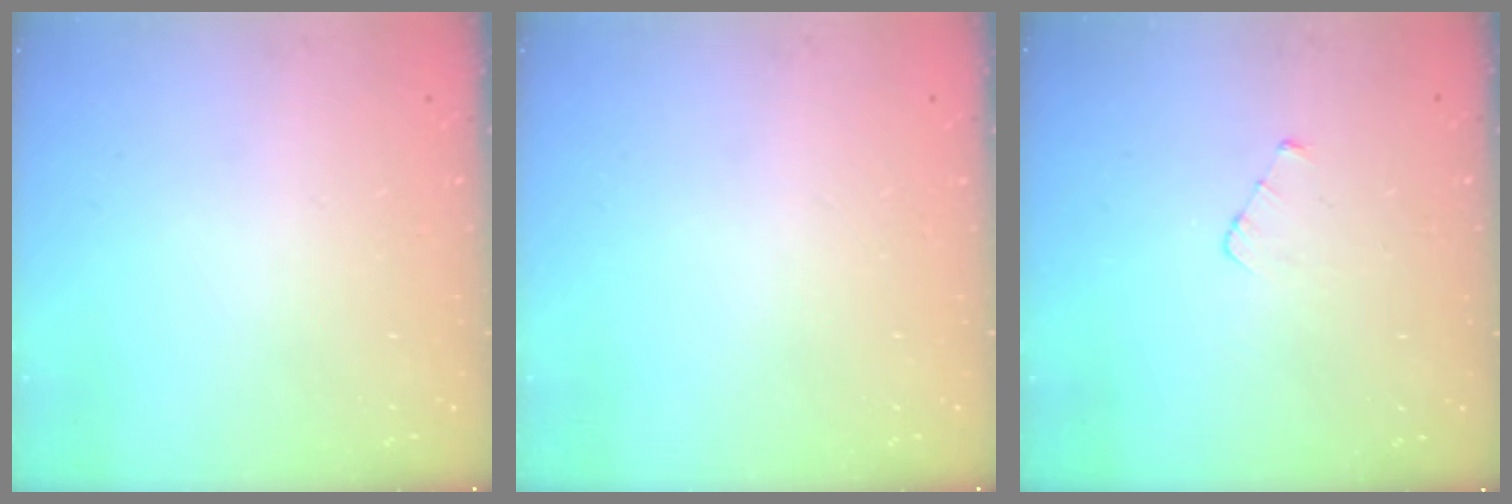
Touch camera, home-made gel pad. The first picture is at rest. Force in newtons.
{"total": 0.0}
{"total": 2.9, "press": 2.9, "slide": 0.3}